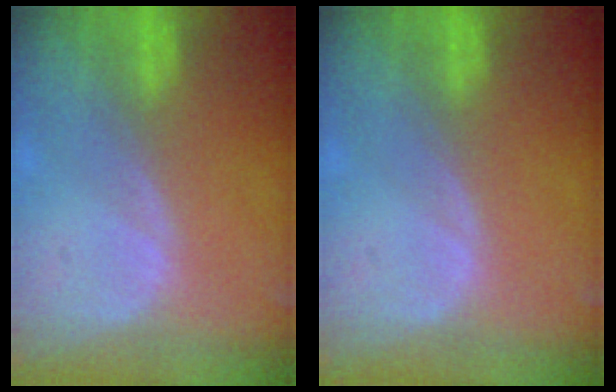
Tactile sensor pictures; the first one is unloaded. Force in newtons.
{"total": 0.0}